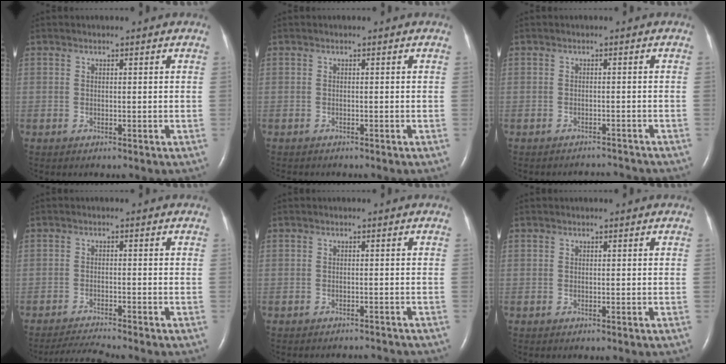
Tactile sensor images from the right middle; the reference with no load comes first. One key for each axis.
{"total": 1.4, "fx": -1.2, "fy": 0.4, "fz": 0.4, "tx": -0.012, "ty": -0.003, "tz": -0.014}
{"total": 3.1, "fx": -3.0, "fy": 0.2, "fz": -0.6, "tx": 0.009, "ty": -0.002, "tz": -0.040}
{"total": 3.9, "fx": -3.5, "fy": -1.5, "fz": 0.5, "tx": -0.022, "ty": -0.020, "tz": -0.065}
{"total": 3.2, "fx": -3.2, "fy": 0.3, "fz": 0.0, "tx": 0.002, "ty": -0.006, "tz": -0.038}
{"total": 0.0}